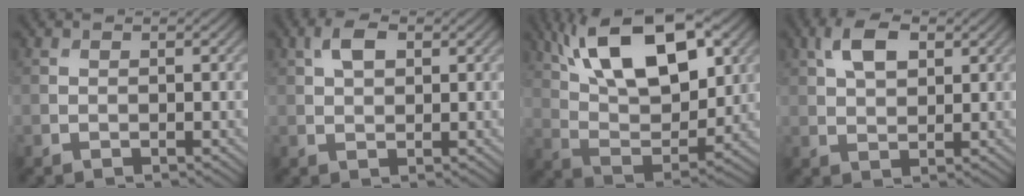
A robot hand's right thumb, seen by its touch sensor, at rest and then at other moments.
{"total": 3.2, "force": [1.3, 1.7, 2.4], "torque": [-0.050, 0.006, 0.022]}
{"total": 16.1, "force": [7.8, 7.1, 12.2], "torque": [-0.229, 0.004, 0.128]}
{"total": 5.2, "force": [2.1, 2.8, 3.8], "torque": [-0.082, 0.007, 0.037]}